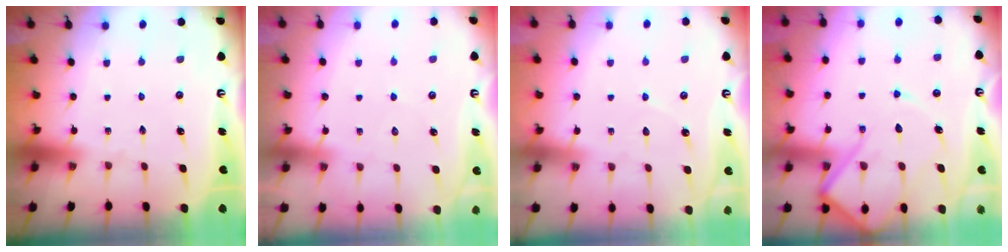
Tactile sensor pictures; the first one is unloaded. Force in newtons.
{"total": 3.5, "press": 3.5, "slide": 0.4}
{"total": 2.7, "press": 2.7, "slide": 0.4}
{"total": 12.7, "press": 12.6, "slide": 1.1}